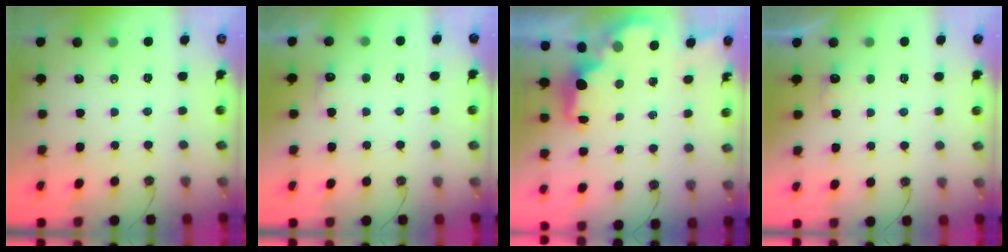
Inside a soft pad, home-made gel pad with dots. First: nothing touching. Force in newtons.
{"total": 7.2, "press": 7.1, "slide": 1.2}
{"total": 2.2, "press": 2.1, "slide": 0.8}
{"total": 5.8, "press": 5.7, "slide": 1.1}